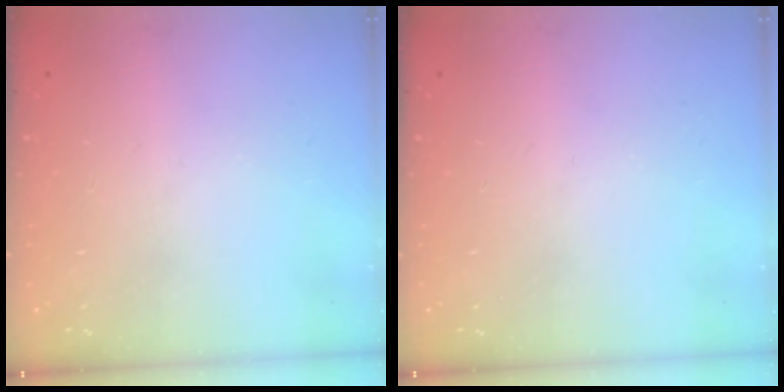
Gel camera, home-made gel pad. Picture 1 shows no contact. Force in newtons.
{"total": 0.0}